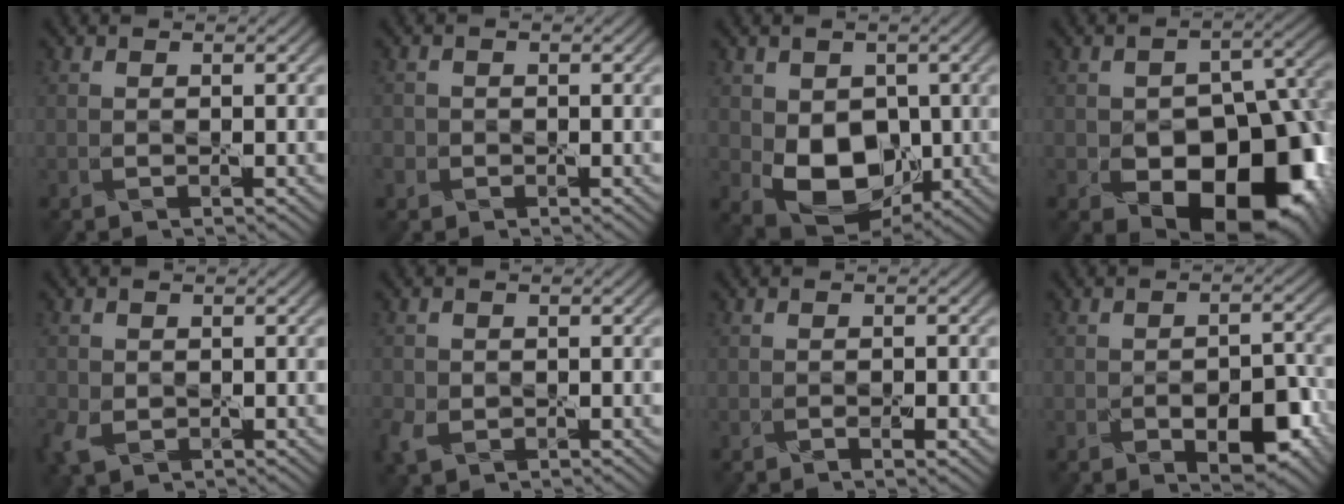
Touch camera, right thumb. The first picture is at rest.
{"total": 1.6, "force": [-0.7, 1.4, 0.3], "torque": [-0.005, -0.006, -0.018]}
{"total": 9.1, "force": [-0.7, 6.6, 6.2], "torque": [-0.121, -0.026, -0.010]}
{"total": 16.0, "force": [-6.4, 10.1, 10.5], "torque": [-0.121, -0.025, -0.093]}
{"total": 3.2, "force": [-1.0, 2.4, 1.8], "torque": [-0.054, -0.014, -0.022]}
{"total": 2.9, "force": [-0.9, 2.2, 1.5], "torque": [-0.045, -0.012, -0.021]}
{"total": 1.4, "force": [-0.6, 0.6, 1.2], "torque": [-0.020, -0.003, -0.010]}
{"total": 7.1, "force": [-3.0, 3.7, 5.3], "torque": [-0.076, -0.008, -0.039]}